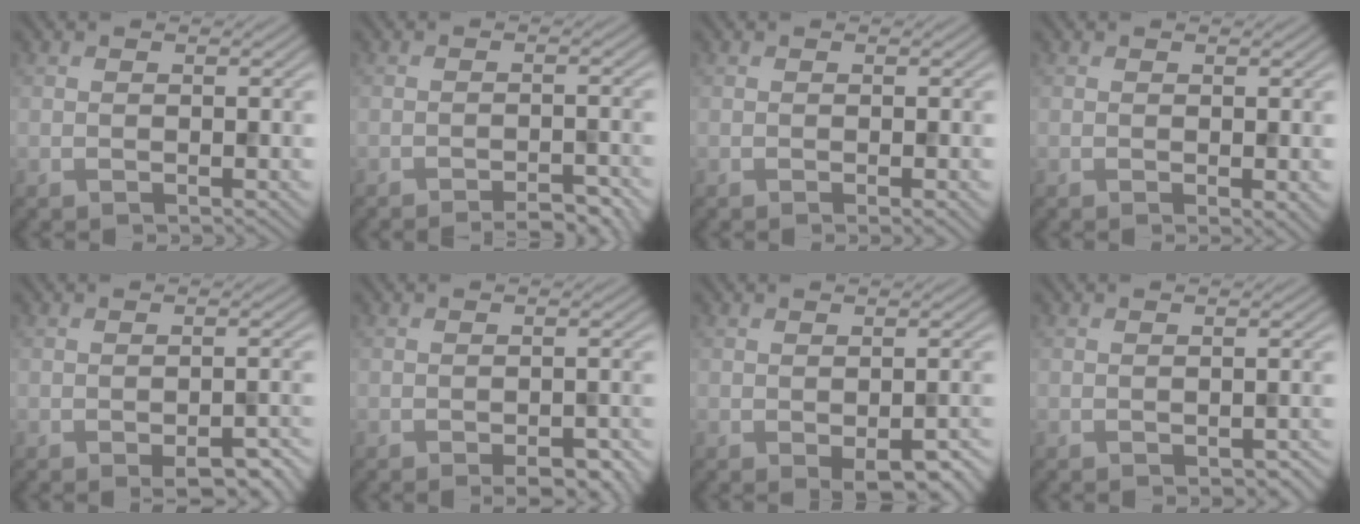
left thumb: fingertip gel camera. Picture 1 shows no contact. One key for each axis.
{"total": 3.6, "fx": -3.0, "fy": 0.4, "fz": 1.9, "tx": -0.034, "ty": 0.009, "tz": -0.042}
{"total": 0.9, "fx": -0.2, "fy": 0.0, "fz": 0.8, "tx": -0.015, "ty": -0.003, "tz": -0.004}
{"total": 1.2, "fx": -0.1, "fy": 0.4, "fz": 1.1, "tx": -0.015, "ty": -0.005, "tz": 0.001}
{"total": 4.4, "fx": -2.6, "fy": 1.4, "fz": 3.2, "tx": -0.047, "ty": -0.001, "tz": -0.028}
{"total": 3.8, "fx": -2.5, "fy": 1.2, "fz": 2.6, "tx": -0.036, "ty": 0.001, "tz": -0.027}
{"total": 4.5, "fx": -2.3, "fy": 1.7, "fz": 3.5, "tx": -0.051, "ty": -0.007, "tz": -0.022}
{"total": 2.0, "fx": -1.4, "fy": 0.7, "fz": 1.2, "tx": -0.015, "ty": -0.002, "tz": -0.011}